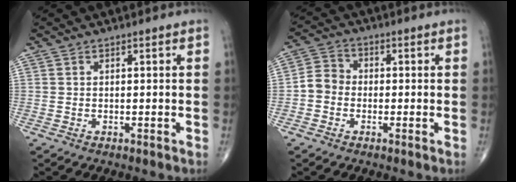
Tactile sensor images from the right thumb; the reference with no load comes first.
{"total": 4.8, "force": [-1.2, 4.1, 2.1], "torque": [-0.024, 0.017, -0.035]}